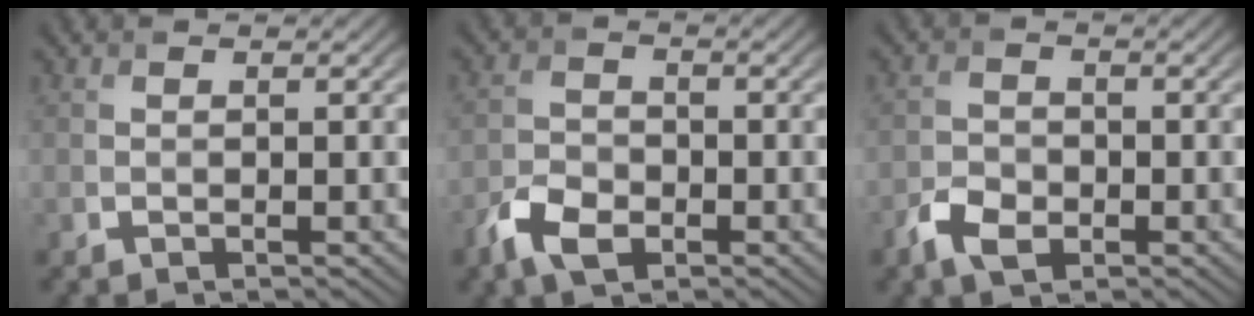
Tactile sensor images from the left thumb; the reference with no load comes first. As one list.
[{"total": 4.8, "force": [-2.8, 2.8, 2.7], "torque": [-0.059, -0.005, -0.064]}, {"total": 3.8, "force": [-2.1, 2.4, 2.1], "torque": [-0.044, -0.004, -0.047]}]